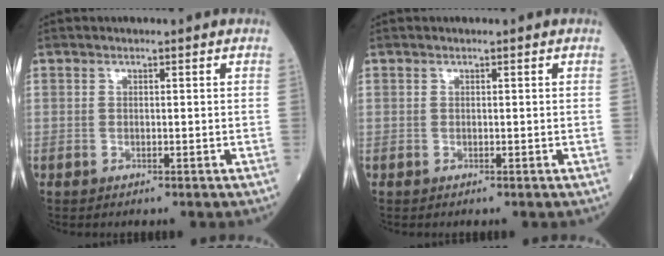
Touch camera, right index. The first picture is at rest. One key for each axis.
{"total": 0.0}